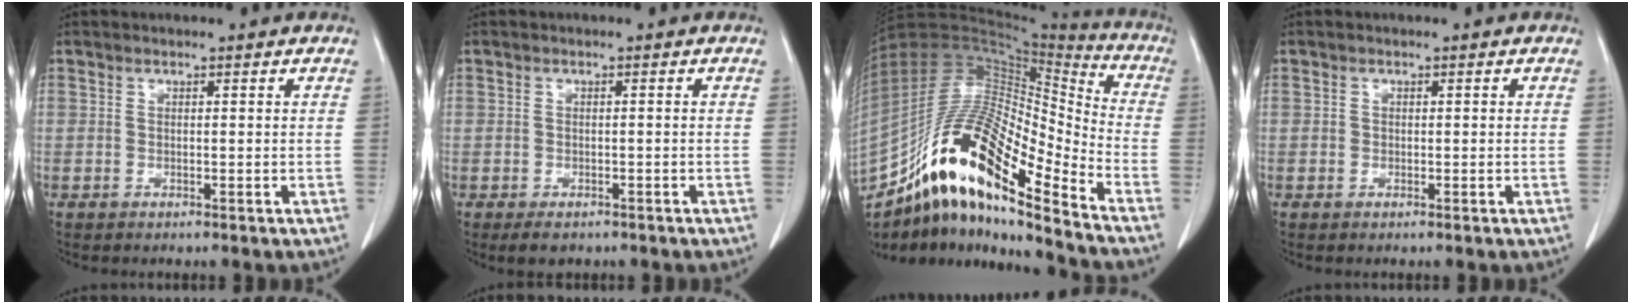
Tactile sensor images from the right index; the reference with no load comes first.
{"total": 2.6, "force": [-1.8, 1.5, 1.2], "torque": [-0.013, -0.001, -0.018]}
{"total": 22.9, "force": [-14.8, 4.3, 16.9], "torque": [-0.339, 0.001, -0.269]}
{"total": 0.5, "force": [0.0, 0.5, 0.2], "torque": [0.000, 0.003, -0.001]}